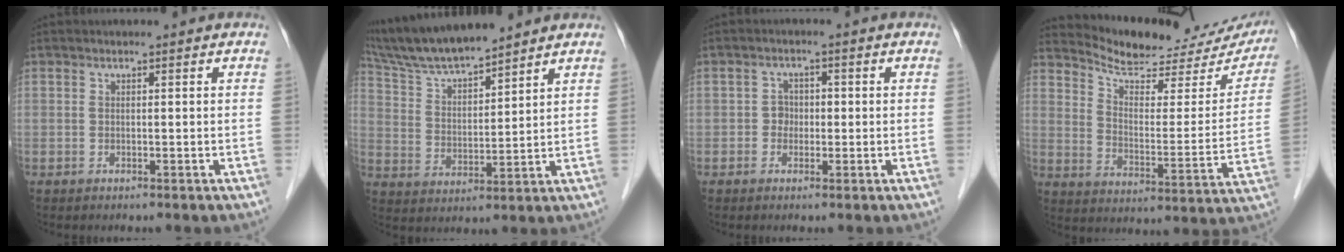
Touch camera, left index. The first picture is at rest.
{"total": 11.3, "force": [10.4, 0.7, 4.4], "torque": [-0.093, 0.019, 0.201]}
{"total": 2.2, "force": [-0.4, 1.9, 0.9], "torque": [-0.008, 0.007, -0.009]}
{"total": 21.8, "force": [20.0, 5.5, 6.6], "torque": [-0.086, -0.037, 0.259]}